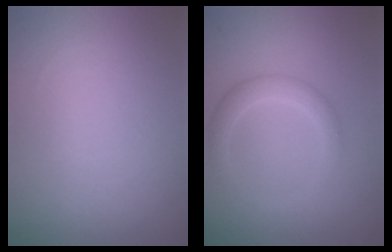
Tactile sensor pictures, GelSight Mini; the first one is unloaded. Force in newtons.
{"total": 2.1, "press": 2.1, "slide": 0.0}